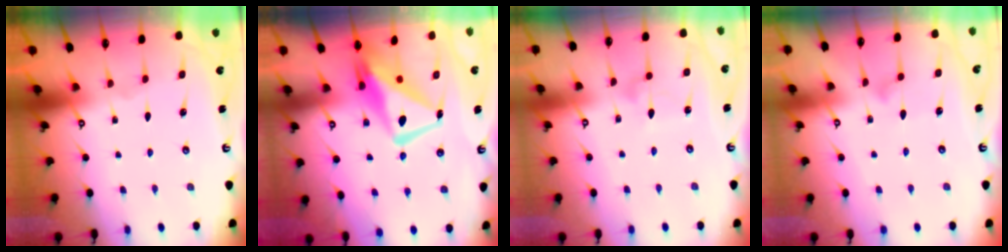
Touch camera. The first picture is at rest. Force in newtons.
{"total": 12.9, "press": 12.8, "slide": 1.4}
{"total": 4.6, "press": 4.6, "slide": 0.4}
{"total": 5.8, "press": 5.8, "slide": 0.3}